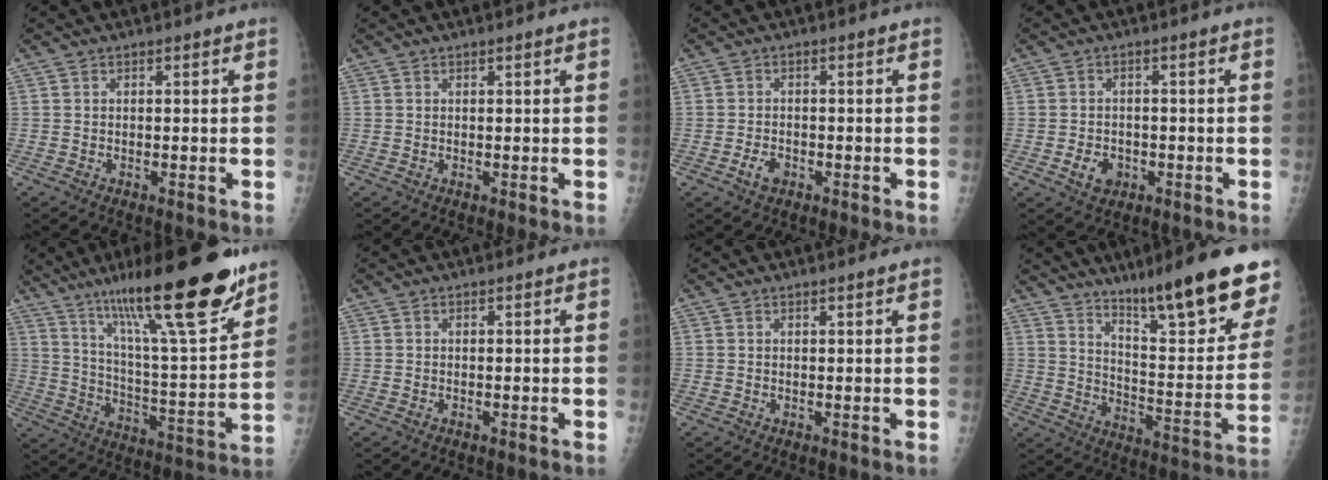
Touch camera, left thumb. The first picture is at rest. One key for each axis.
{"total": 0.5, "fx": 0.4, "fy": -0.1, "fz": 0.4, "tx": -0.014, "ty": -0.002, "tz": 0.010}
{"total": 2.5, "fx": -1.2, "fy": 1.5, "fz": 1.5, "tx": -0.029, "ty": 0.005, "tz": -0.019}
{"total": 3.8, "fx": -1.3, "fy": 2.9, "fz": 2.0, "tx": -0.025, "ty": 0.004, "tz": -0.015}
{"total": 25.5, "fx": 17.4, "fy": 3.9, "fz": 18.2, "tx": -0.272, "ty": -0.075, "tz": 0.288}
{"total": 0.0}
{"total": 1.0, "fx": 0.7, "fy": -0.2, "fz": 0.7, "tx": -0.012, "ty": -0.001, "tz": 0.013}
{"total": 20.6, "fx": 14.8, "fy": 3.2, "fz": 14.0, "tx": -0.170, "ty": -0.100, "tz": 0.224}